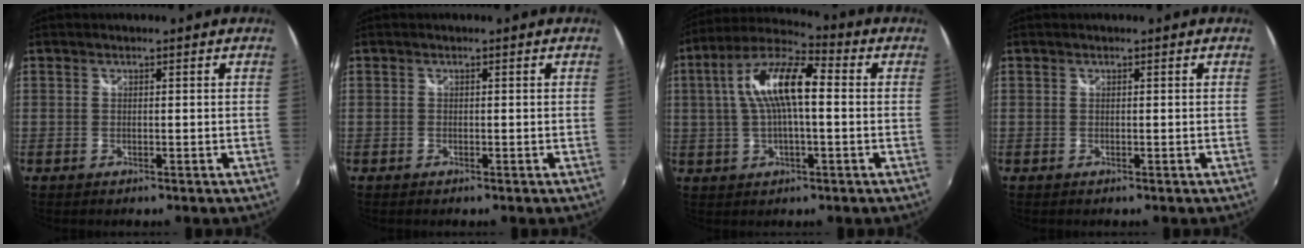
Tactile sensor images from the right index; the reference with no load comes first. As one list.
[{"total": 0.0}, {"total": 13.3, "force": [1.4, 4.5, 12.4], "torque": [-0.237, 0.024, 0.018]}, {"total": 0.0}]